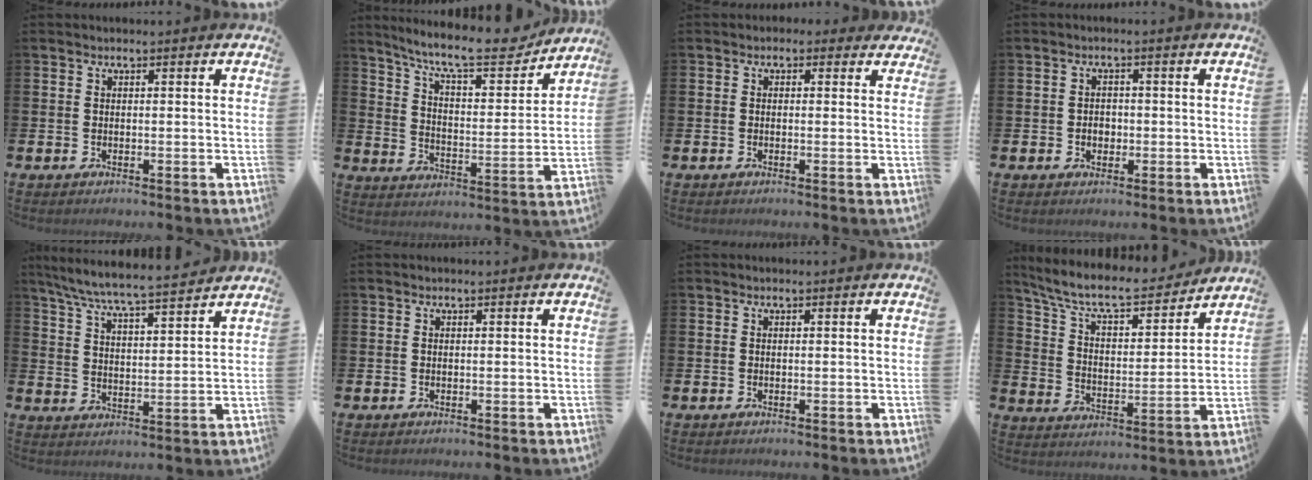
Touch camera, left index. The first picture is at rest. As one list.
[{"total": 11.1, "force": [9.9, 2.0, 4.7], "torque": [-0.109, -0.069, 0.166]}, {"total": 0.8, "force": [0.0, 0.8, 0.2], "torque": [-0.005, 0.009, -0.002]}, {"total": 1.9, "force": [-0.4, 1.5, 1.0], "torque": [-0.010, 0.004, -0.013]}, {"total": 7.1, "force": [6.8, -0.1, 2.1], "torque": [-0.070, -0.046, 0.118]}, {"total": 0.0}, {"total": 0.0}, {"total": 8.7, "force": [7.8, 2.0, 3.3], "torque": [-0.097, -0.054, 0.131]}]